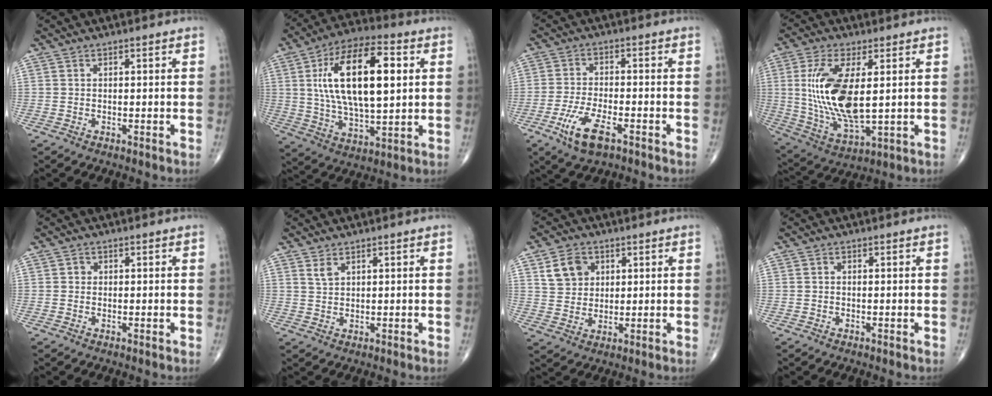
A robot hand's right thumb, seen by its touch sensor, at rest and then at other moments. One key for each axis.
{"total": 21.5, "fx": 4.5, "fy": 9.4, "fz": 18.8, "tx": -0.319, "ty": 0.001, "tz": 0.074}
{"total": 8.2, "fx": -4.2, "fy": 3.1, "fz": 6.3, "tx": -0.132, "ty": 0.009, "tz": -0.073}
{"total": 16.4, "fx": 2.1, "fy": 6.8, "fz": 14.8, "tx": -0.302, "ty": -0.020, "tz": 0.053}
{"total": 0.8, "fx": 0.0, "fy": 0.8, "fz": 0.2, "tx": 0.002, "ty": 0.002, "tz": -0.001}
{"total": 1.9, "fx": 1.2, "fy": 0.9, "fz": 1.1, "tx": -0.020, "ty": -0.004, "tz": 0.030}
{"total": 6.9, "fx": 2.7, "fy": 5.6, "fz": 3.1, "tx": -0.032, "ty": -0.011, "tz": 0.052}
{"total": 0.0}